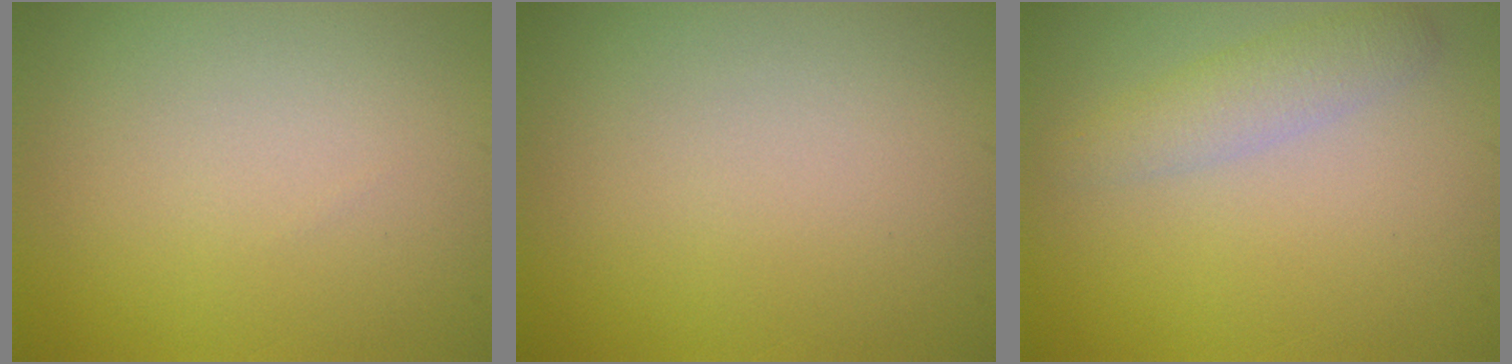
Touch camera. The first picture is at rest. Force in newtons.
{"total": 0.0}
{"total": 2.4, "press": 2.3, "slide": 0.1}